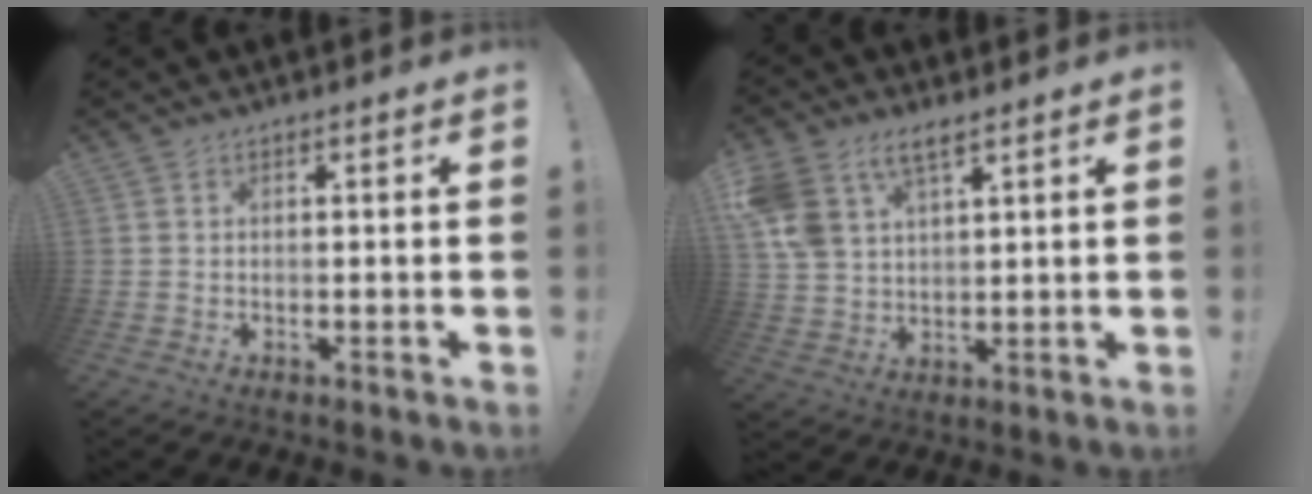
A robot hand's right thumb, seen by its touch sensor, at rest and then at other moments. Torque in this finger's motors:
{"motor_torque": [0.75, 2.33, 1.47, 0.51, 0.10]}